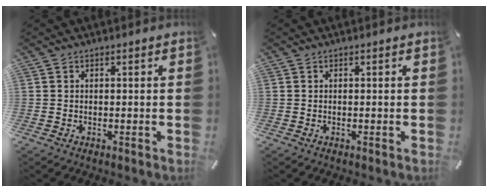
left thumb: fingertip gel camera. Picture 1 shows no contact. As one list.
[{"total": 0.0}]